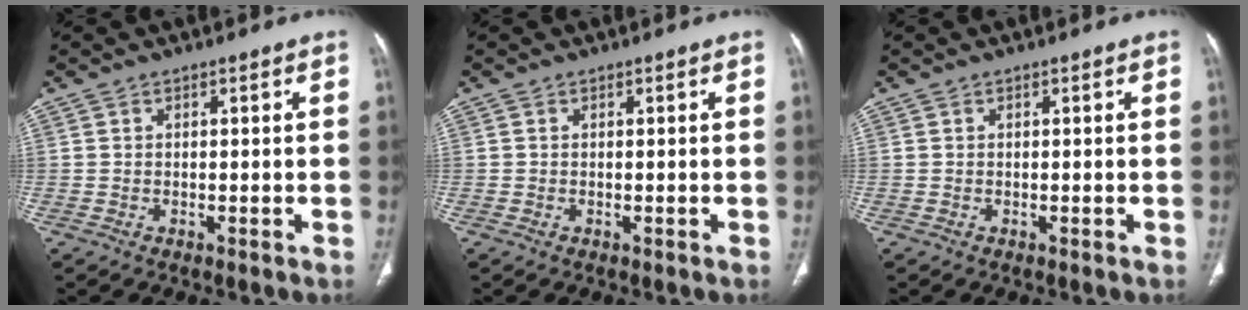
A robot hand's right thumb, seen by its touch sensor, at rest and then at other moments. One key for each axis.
{"total": 0.0}
{"total": 0.0}